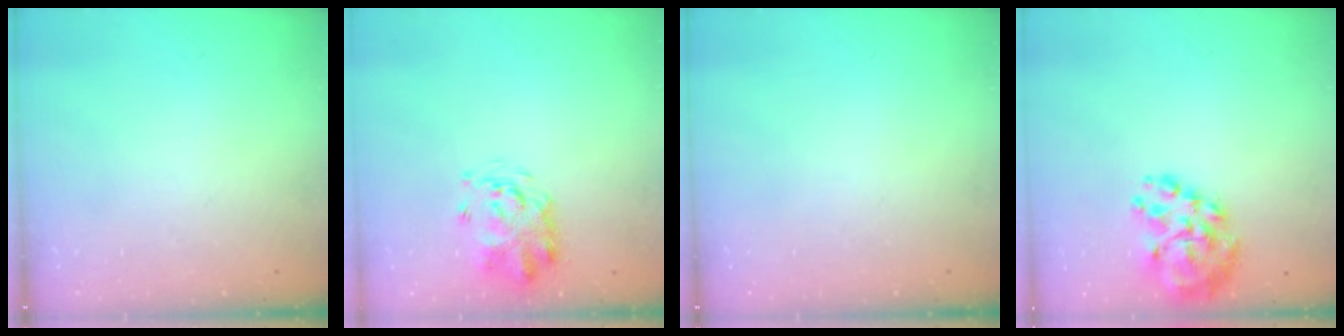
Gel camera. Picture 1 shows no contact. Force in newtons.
{"total": 3.4, "press": 3.3, "slide": 0.8}
{"total": 0.0}
{"total": 12.7, "press": 12.2, "slide": 3.6}